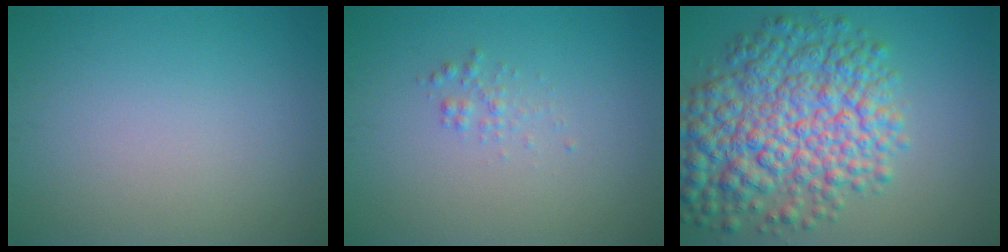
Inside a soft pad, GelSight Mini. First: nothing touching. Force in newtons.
{"total": 1.0, "press": 1.0, "slide": 0.0}
{"total": 10.0, "press": 10.0, "slide": 0.2}